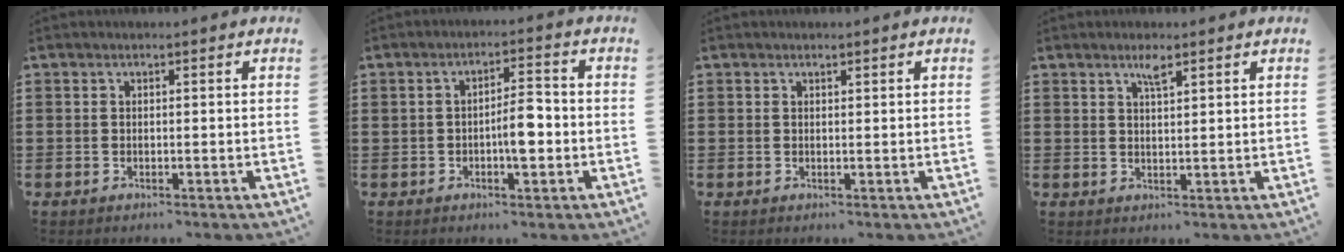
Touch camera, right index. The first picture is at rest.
{"total": 5.1, "force": [-1.0, 1.8, 4.7], "torque": [-0.071, 0.006, -0.021]}
{"total": 0.5, "force": [0.4, 0.3, 0.1], "torque": [-0.003, 0.002, 0.008]}
{"total": 2.5, "force": [1.7, 0.5, 1.8], "torque": [-0.031, 0.000, 0.027]}